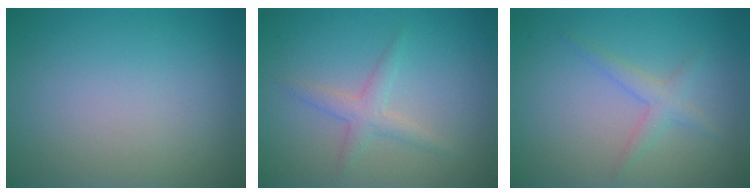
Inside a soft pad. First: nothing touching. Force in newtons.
{"total": 1.9, "press": 1.9, "slide": 0.0}
{"total": 1.8, "press": 1.8, "slide": 0.0}